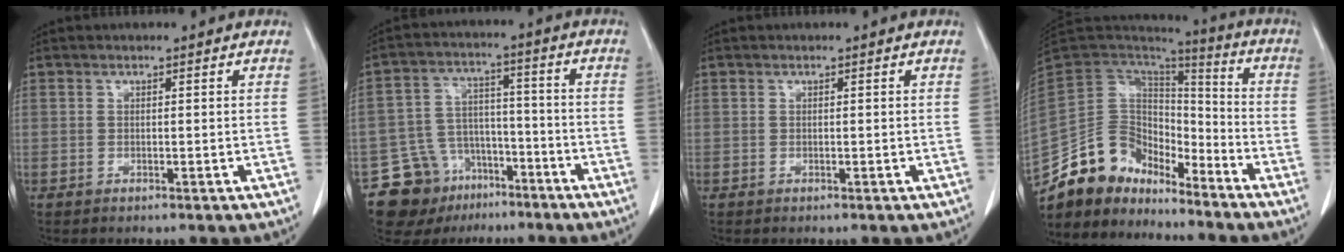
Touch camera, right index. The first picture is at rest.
{"total": 12.3, "force": [-8.4, 8.4, 3.3], "torque": [-0.060, 0.047, -0.131]}
{"total": 0.0}
{"total": 12.9, "force": [-11.0, 6.3, 2.6], "torque": [-0.045, 0.066, -0.206]}